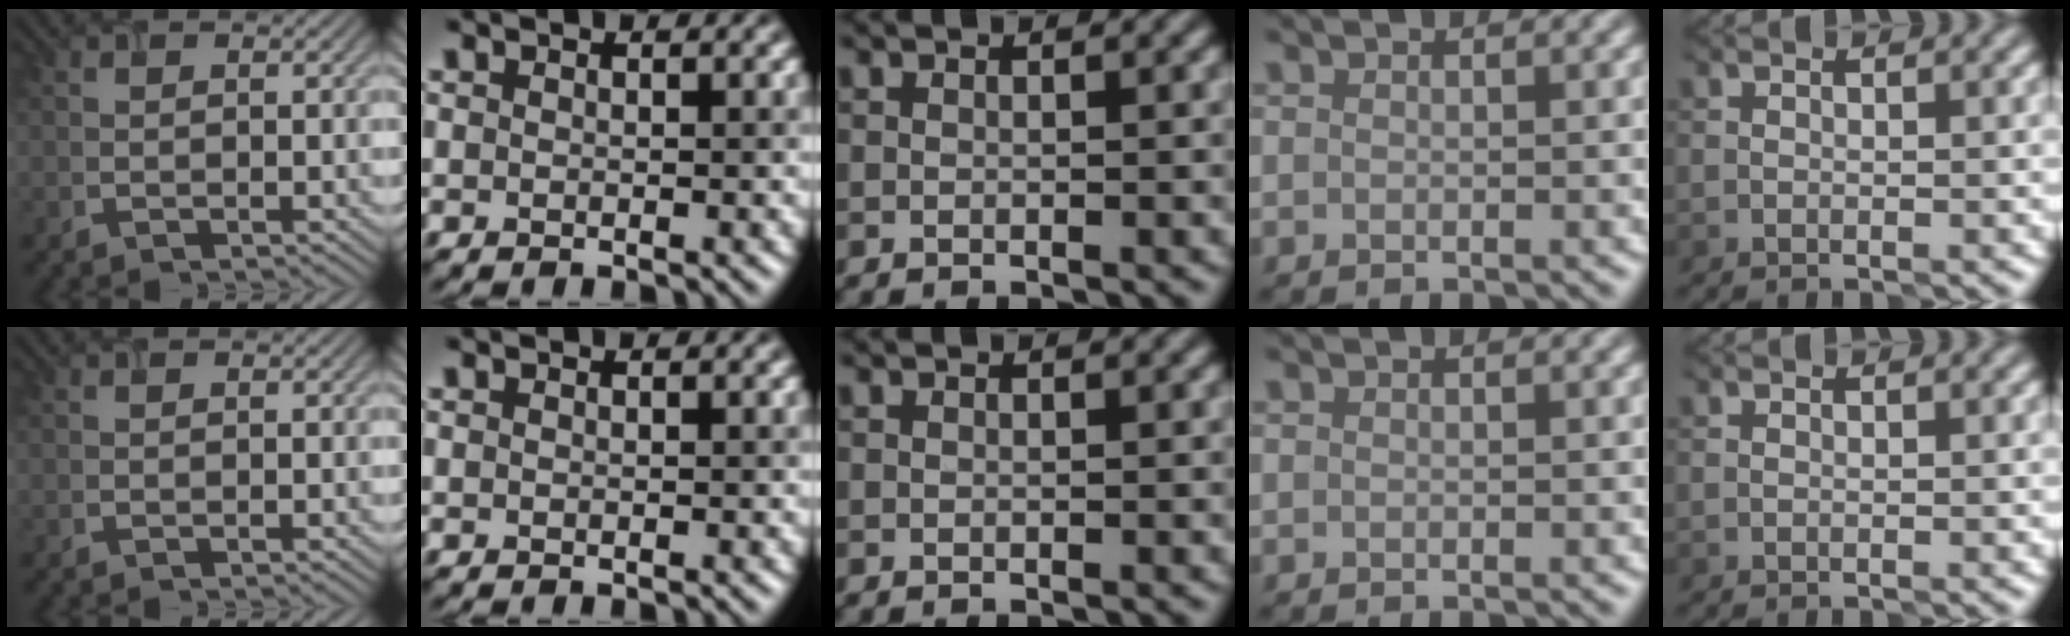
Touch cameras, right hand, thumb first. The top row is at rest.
{}